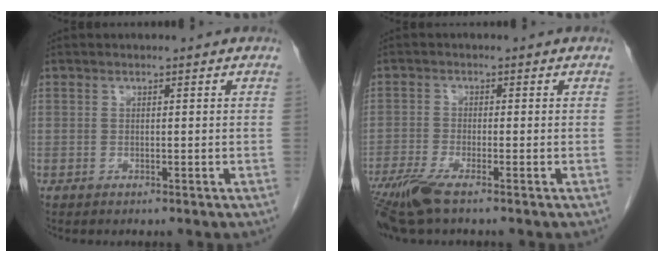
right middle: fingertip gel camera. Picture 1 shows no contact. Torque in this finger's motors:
{"motor_torque": [1.13, -0.94, 0.41, 0.13]}